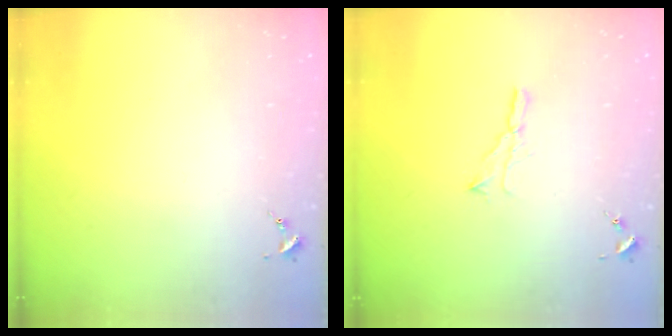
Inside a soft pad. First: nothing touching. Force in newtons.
{"total": 5.3, "press": 5.3, "slide": 0.5}